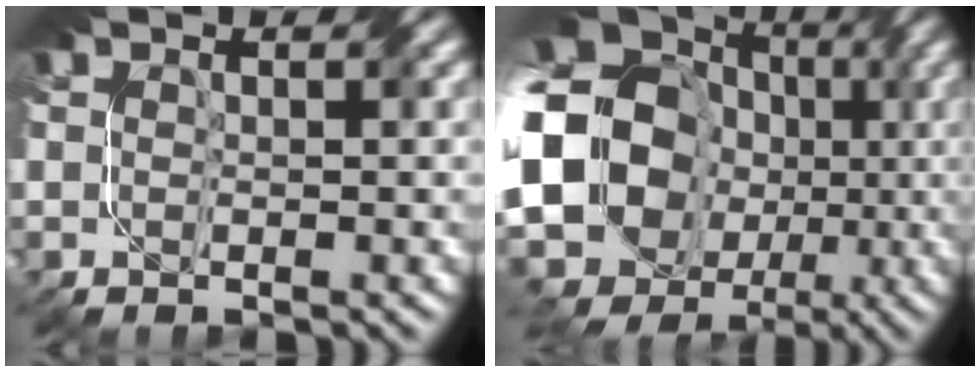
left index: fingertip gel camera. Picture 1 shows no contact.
{"total": 20.1, "force": [-1.3, 17.2, 10.4], "torque": [-0.201, -0.007, -0.063]}